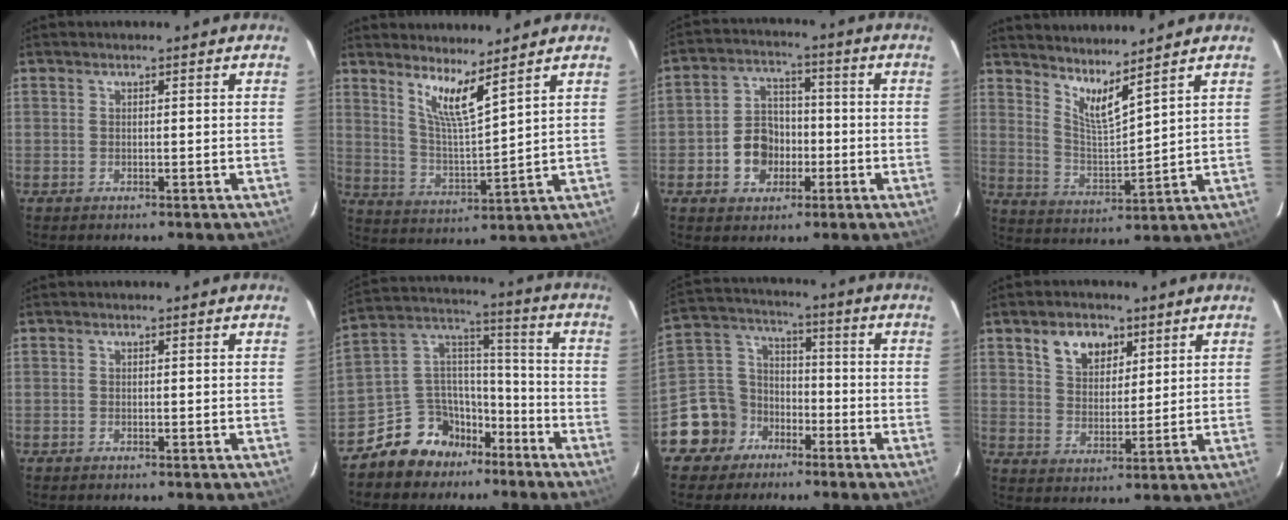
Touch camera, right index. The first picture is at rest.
{"total": 7.9, "force": [5.7, 0.4, 5.4], "torque": [-0.097, -0.013, 0.112]}
{"total": 8.4, "force": [-2.7, 7.0, 3.9], "torque": [-0.086, 0.025, -0.039]}
{"total": 7.6, "force": [6.3, 0.3, 4.2], "torque": [-0.075, -0.017, 0.119]}
{"total": 0.0}
{"total": 12.3, "force": [-8.5, 8.4, 2.8], "torque": [-0.065, 0.076, -0.141]}
{"total": 11.2, "force": [-6.8, 8.9, 1.2], "torque": [-0.052, 0.053, -0.122]}
{"total": 7.6, "force": [4.2, 5.0, 4.0], "torque": [-0.069, 0.015, 0.077]}